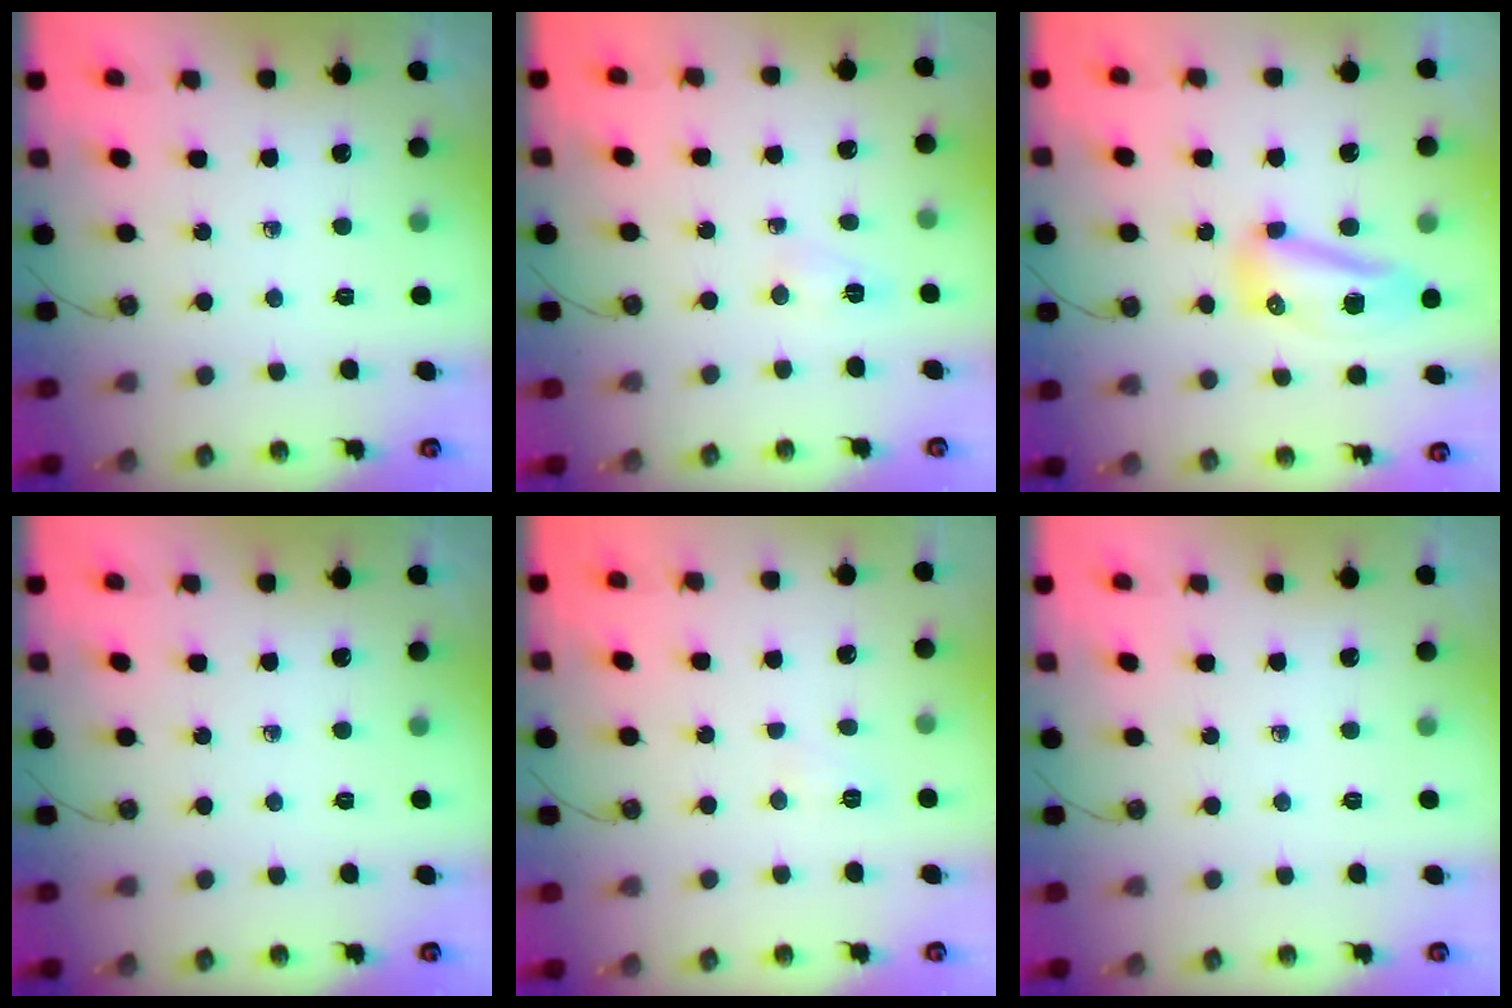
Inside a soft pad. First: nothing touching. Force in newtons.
{"total": 2.7, "press": 2.4, "slide": 1.1}
{"total": 10.0, "press": 9.9, "slide": 1.3}
{"total": 0.0}
{"total": 4.7, "press": 4.7, "slide": 0.6}
{"total": 0.0}